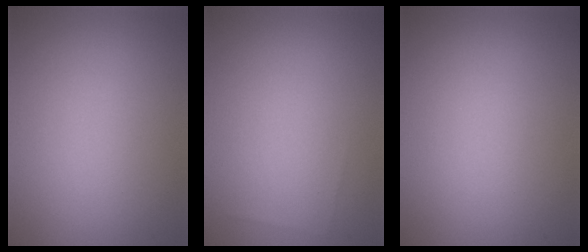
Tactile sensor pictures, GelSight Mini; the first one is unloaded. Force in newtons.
{"total": 0.0}
{"total": 0.0}